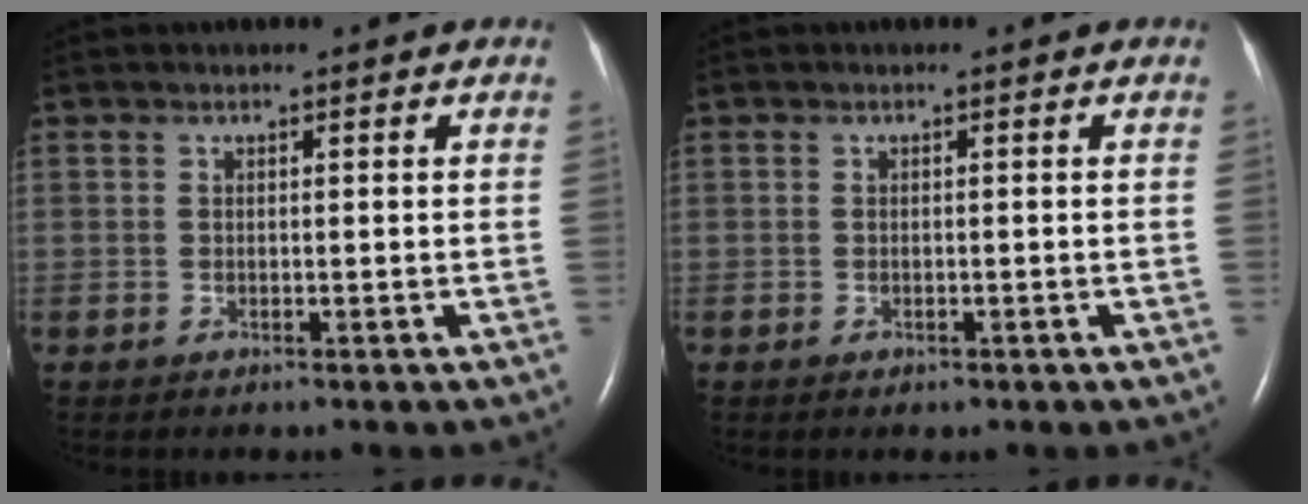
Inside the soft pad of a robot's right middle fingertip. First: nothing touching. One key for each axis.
{"total": 0.9, "fx": -0.5, "fy": 0.5, "fz": 0.5, "tx": -0.010, "ty": -0.001, "tz": -0.002}